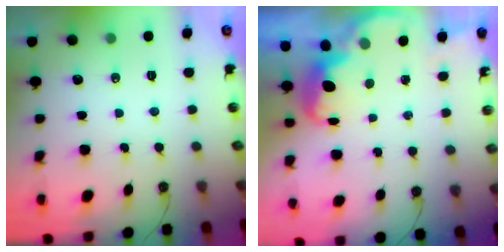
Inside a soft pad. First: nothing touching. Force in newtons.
{"total": 2.7, "press": 2.6, "slide": 0.6}